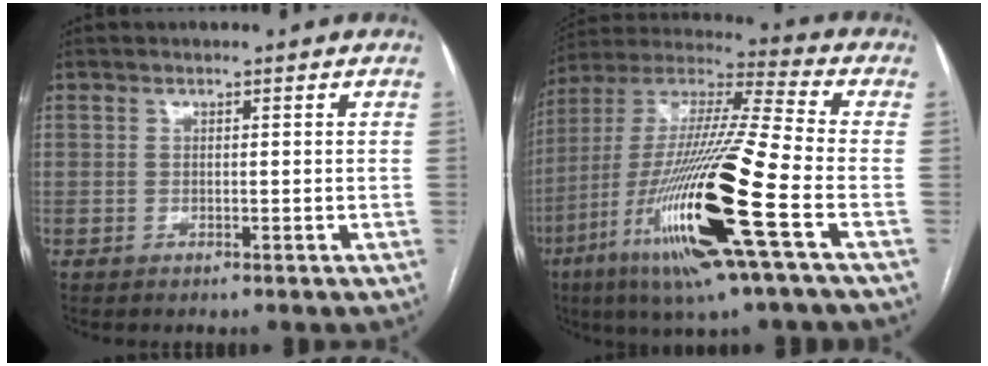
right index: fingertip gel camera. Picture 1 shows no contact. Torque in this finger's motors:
{"motor_torque": [2.14, 0.00, 0.80, 0.21]}